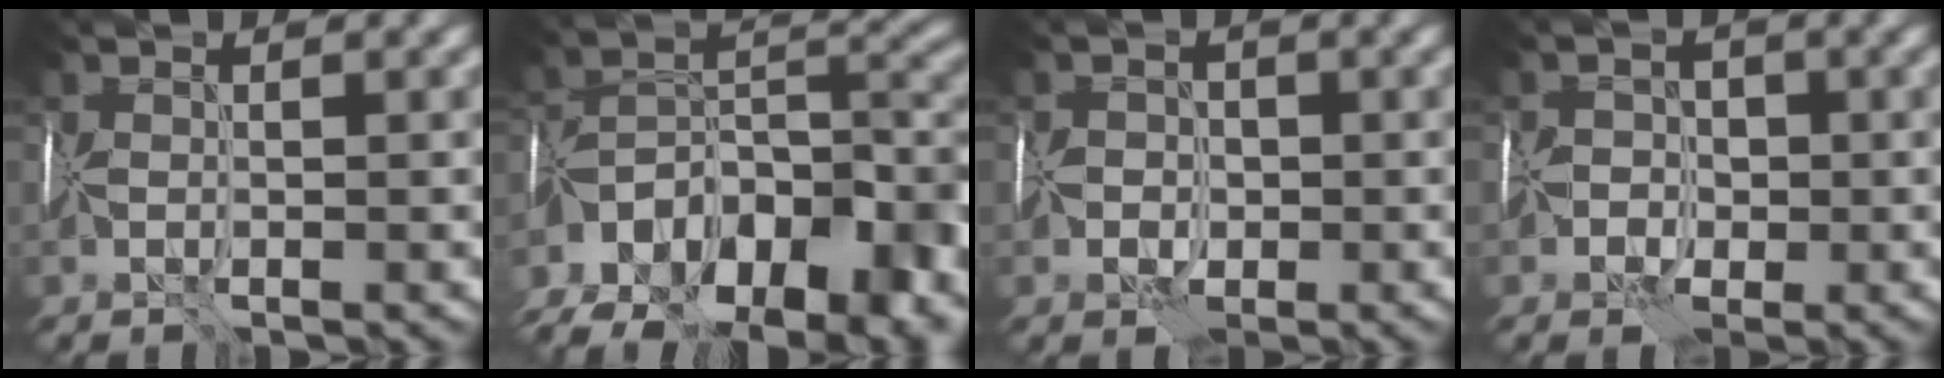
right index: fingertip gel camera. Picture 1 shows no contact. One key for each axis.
{"total": 13.4, "fx": -8.5, "fy": 7.0, "fz": 7.5, "tx": -0.153, "ty": 0.015, "tz": -0.122}
{"total": 1.0, "fx": -0.2, "fy": 1.0, "fz": -0.1, "tx": 0.010, "ty": 0.003, "tz": -0.006}
{"total": 1.5, "fx": -0.6, "fy": 1.4, "fz": -0.1, "tx": 0.024, "ty": 0.011, "tz": -0.017}